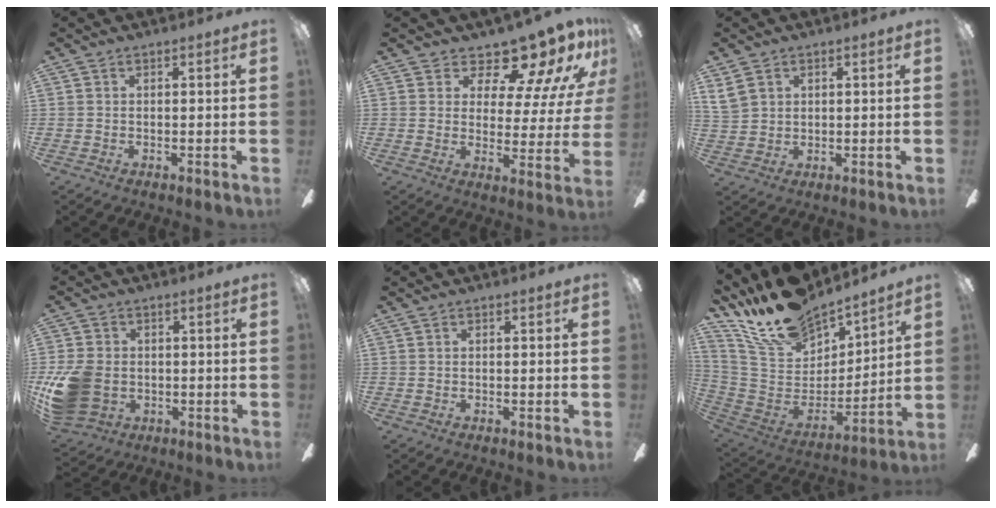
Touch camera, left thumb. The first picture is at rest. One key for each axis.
{"total": 14.2, "fx": 11.7, "fy": 4.9, "fz": 6.3, "tx": -0.100, "ty": -0.093, "tz": 0.199}
{"total": 4.6, "fx": 2.7, "fy": 3.2, "fz": 1.9, "tx": -0.037, "ty": 0.001, "tz": 0.054}
{"total": 12.9, "fx": -2.1, "fy": 10.2, "fz": 7.6, "tx": -0.168, "ty": 0.013, "tz": -0.036}
{"total": 0.0}
{"total": 18.6, "fx": 16.0, "fy": 6.9, "fz": 6.5, "tx": -0.146, "ty": -0.120, "tz": 0.293}